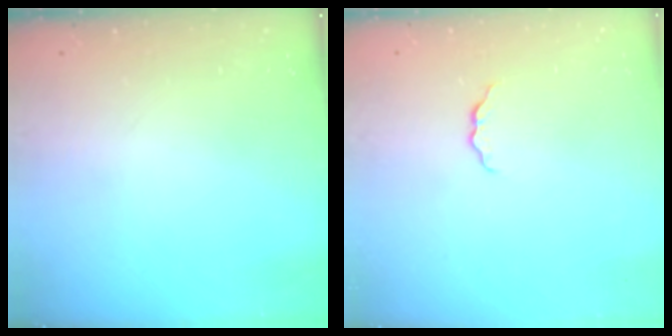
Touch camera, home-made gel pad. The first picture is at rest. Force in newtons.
{"total": 4.1, "press": 4.1, "slide": 0.5}